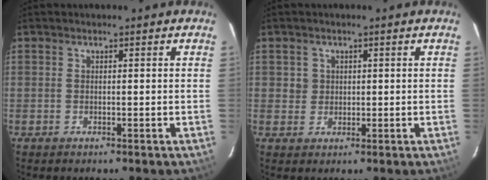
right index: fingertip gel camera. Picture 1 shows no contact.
{"total": 2.3, "force": [0.5, 2.3, 0.1], "torque": [0.008, 0.011, 0.007]}